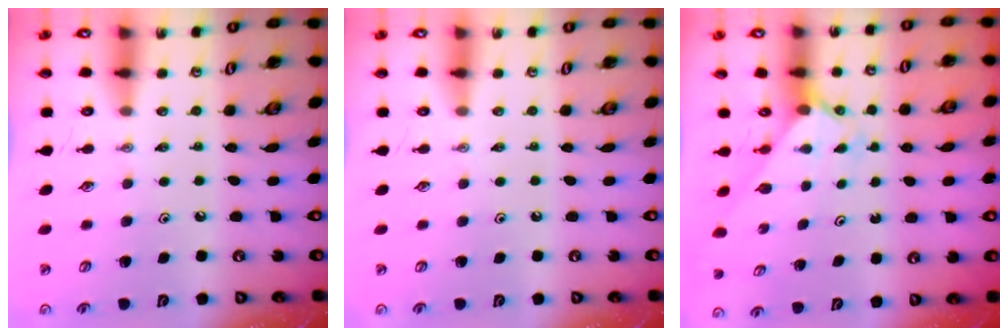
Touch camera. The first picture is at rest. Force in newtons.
{"total": 0.0}
{"total": 2.0, "press": 2.0, "slide": 0.2}